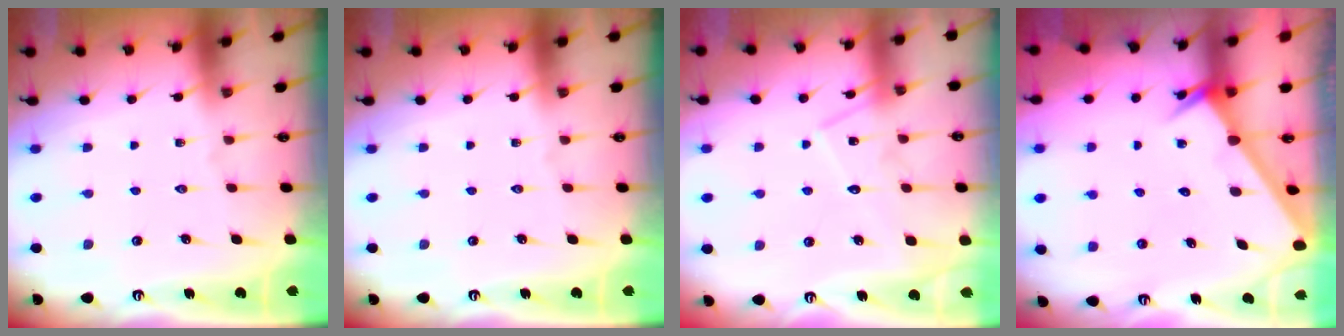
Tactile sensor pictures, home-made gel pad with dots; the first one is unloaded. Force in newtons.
{"total": 0.0}
{"total": 11.8, "press": 11.8, "slide": 0.6}
{"total": 2.7, "press": 2.7, "slide": 0.0}